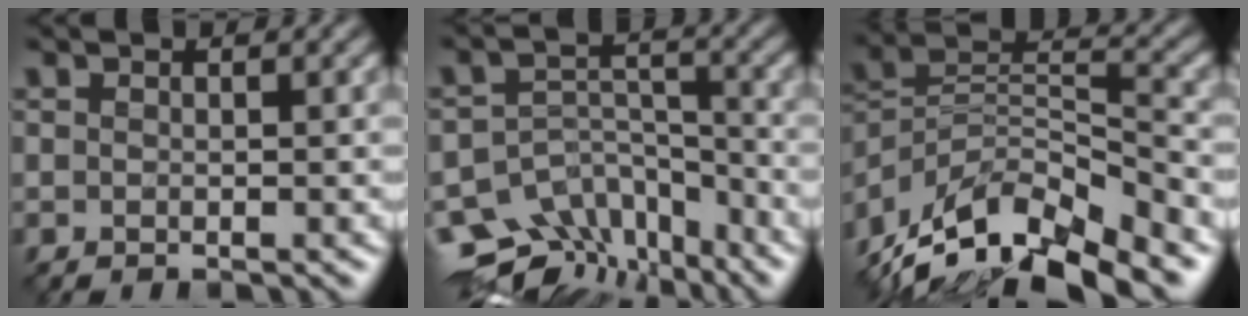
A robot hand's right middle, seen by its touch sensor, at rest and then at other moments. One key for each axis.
{"total": 10.1, "fx": -7.9, "fy": 5.4, "fz": 2.9, "tx": -0.037, "ty": 0.012, "tz": -0.110}
{"total": 12.3, "fx": -9.2, "fy": 4.6, "fz": 6.8, "tx": -0.138, "ty": 0.022, "tz": -0.166}